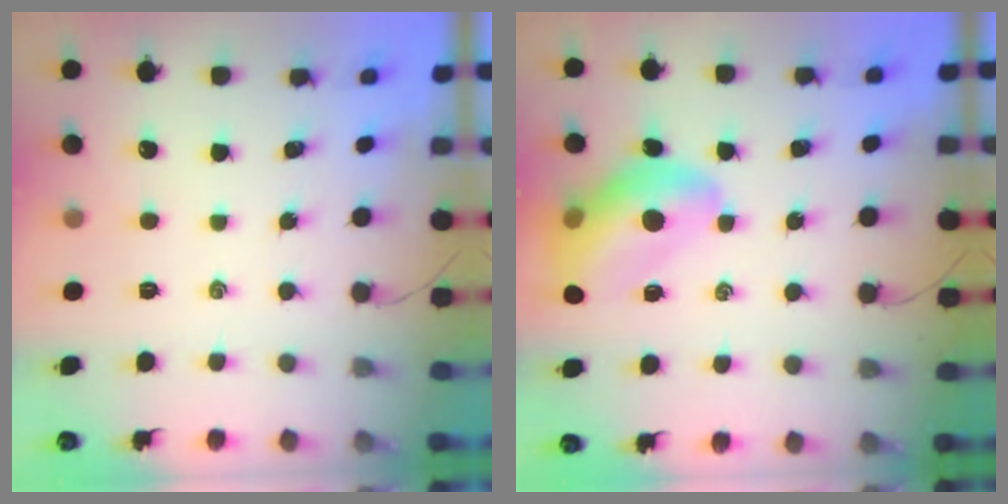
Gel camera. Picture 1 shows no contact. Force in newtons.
{"total": 12.9, "press": 12.4, "slide": 3.3}